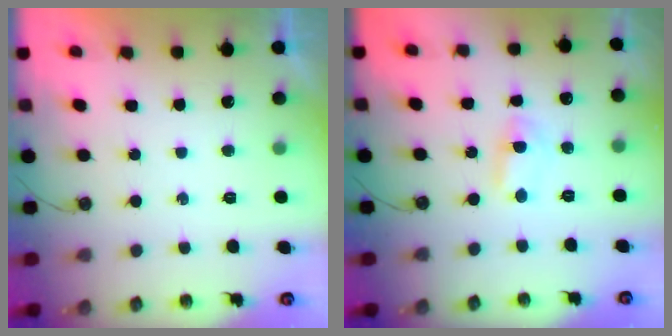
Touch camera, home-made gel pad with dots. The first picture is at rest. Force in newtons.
{"total": 1.0, "press": 0.8, "slide": 0.6}